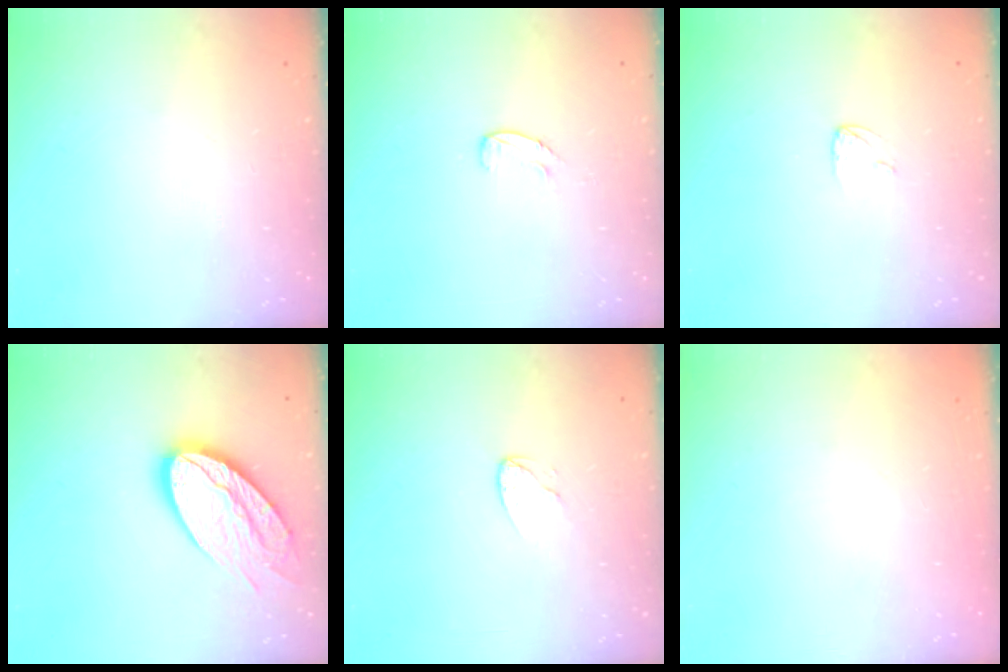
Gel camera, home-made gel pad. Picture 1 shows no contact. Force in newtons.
{"total": 5.5, "press": 5.4, "slide": 0.5}
{"total": 2.9, "press": 2.9, "slide": 0.3}
{"total": 17.5, "press": 17.4, "slide": 1.9}
{"total": 3.4, "press": 3.4, "slide": 0.2}
{"total": 0.0}